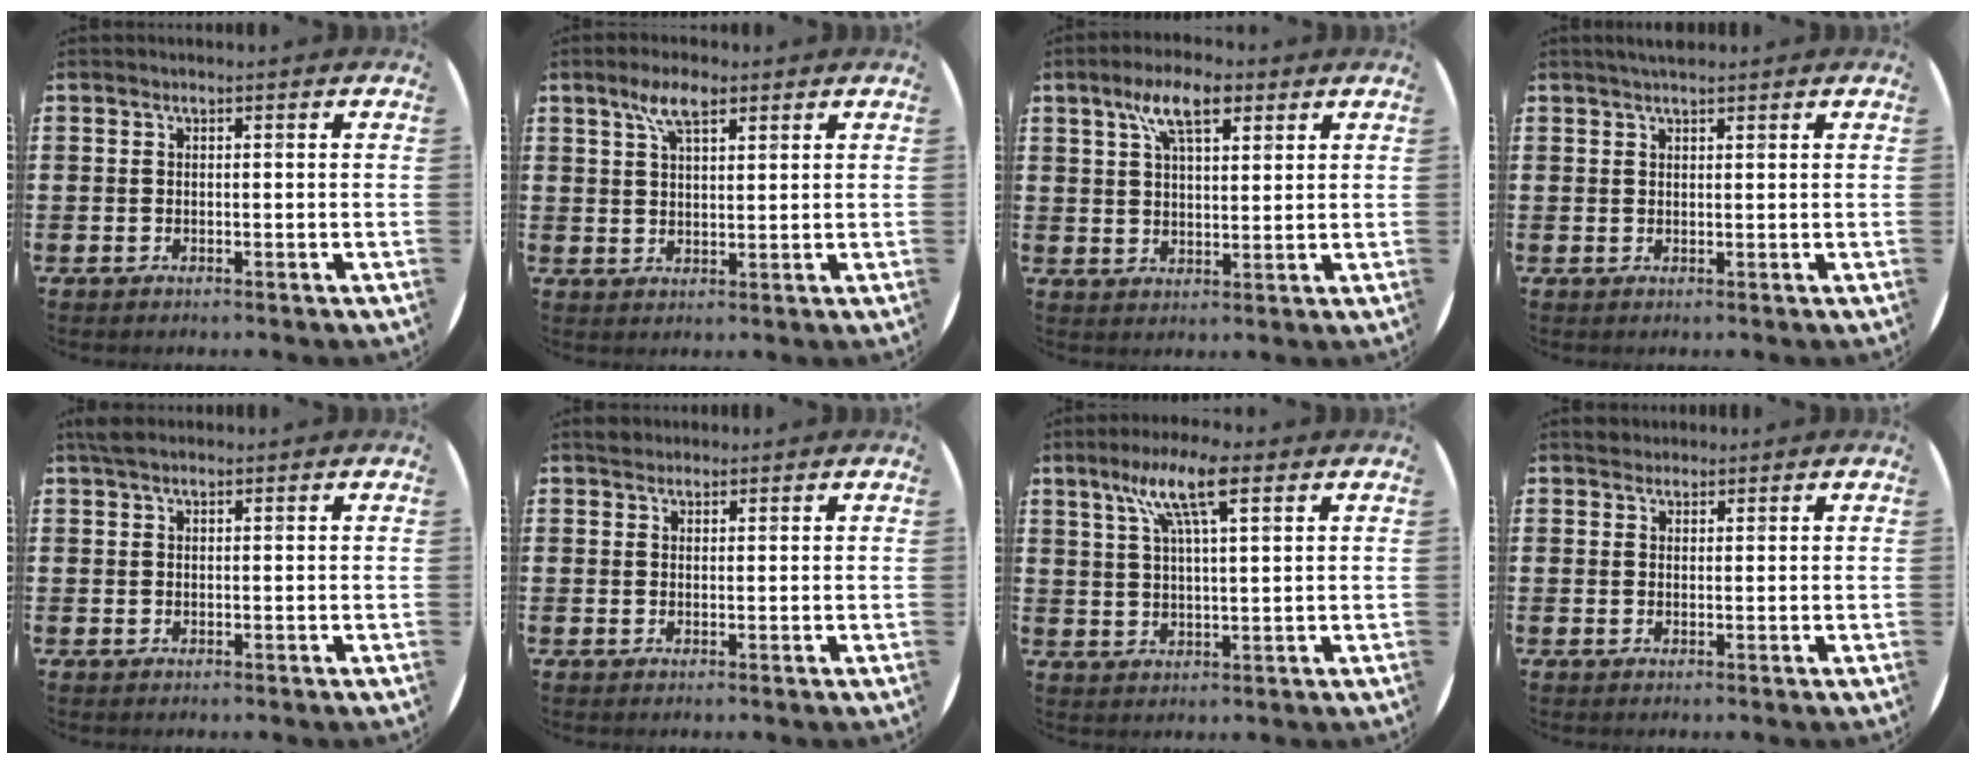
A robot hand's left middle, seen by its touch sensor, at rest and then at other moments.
{"total": 5.2, "force": [3.3, 2.0, 3.6], "torque": [-0.070, 0.005, 0.057]}
{"total": 7.8, "force": [4.6, 3.2, 5.4], "torque": [-0.102, 0.003, 0.079]}
{"total": 1.8, "force": [1.6, 0.2, 0.8], "torque": [-0.017, 0.003, 0.028]}
{"total": 1.6, "force": [1.3, 0.5, 0.8], "torque": [-0.018, 0.005, 0.024]}
{"total": 1.5, "force": [1.4, 0.6, 0.1], "torque": [0.004, 0.001, 0.025]}
{"total": 9.0, "force": [5.4, 1.9, 6.9], "torque": [-0.140, 0.004, 0.089]}
{"total": 1.6, "force": [1.4, 0.6, -0.1], "torque": [0.007, 0.001, 0.027]}